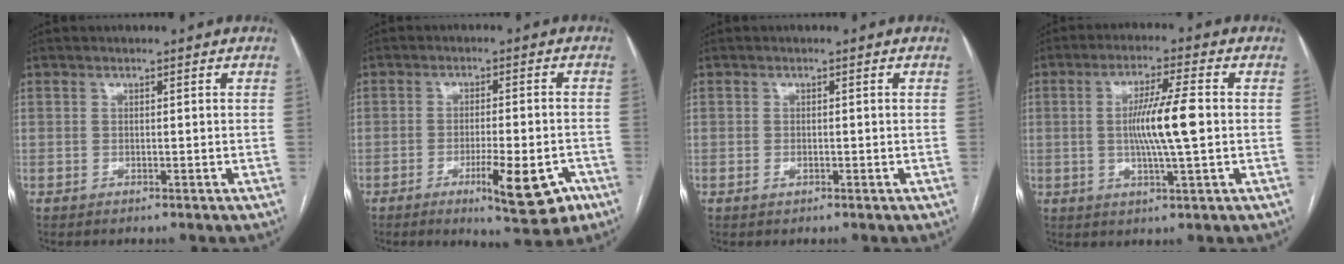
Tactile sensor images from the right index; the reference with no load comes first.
{"total": 9.5, "force": [-4.6, 1.9, 8.1], "torque": [-0.114, -0.010, -0.058]}
{"total": 0.8, "force": [-0.3, 0.5, 0.6], "torque": [-0.013, 0.000, -0.003]}
{"total": 8.6, "force": [0.0, 0.0, 8.6], "torque": [-0.159, -0.001, -0.003]}